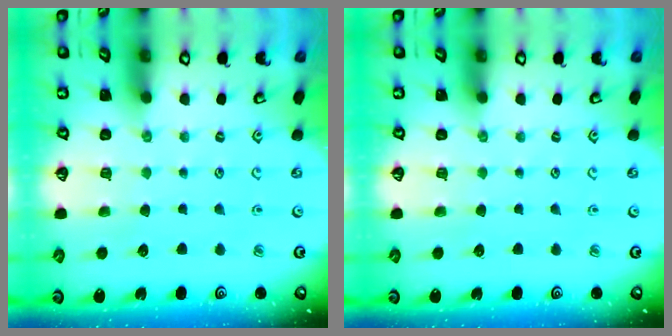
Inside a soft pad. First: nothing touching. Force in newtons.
{"total": 0.0}